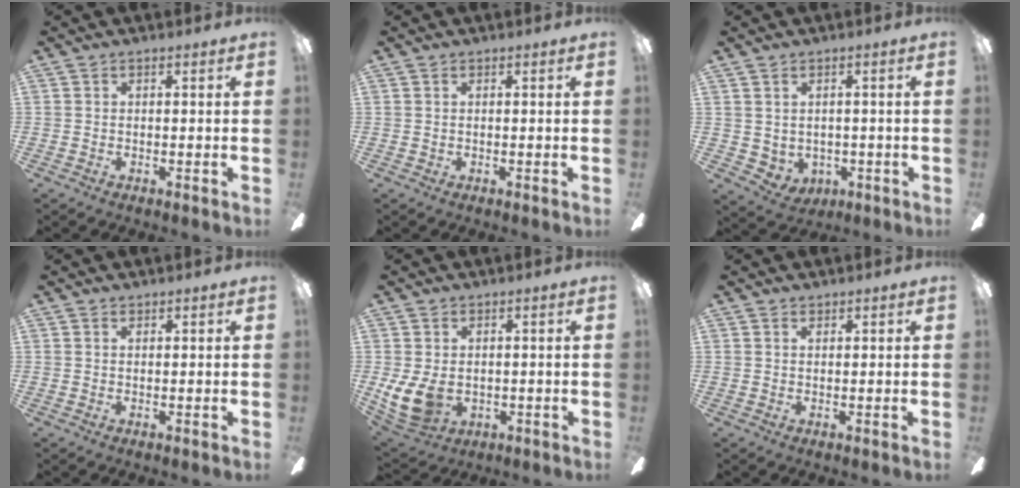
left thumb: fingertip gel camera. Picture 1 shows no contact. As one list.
[{"total": 0.0}, {"total": 3.0, "force": [1.5, 2.5, 0.7], "torque": [-0.031, -0.011, 0.028]}, {"total": 0.6, "force": [0.5, 0.3, 0.2], "torque": [-0.005, 0.001, 0.010]}, {"total": 8.2, "force": [-0.1, 6.0, 5.6], "torque": [-0.134, -0.012, 0.001]}, {"total": 0.9, "force": [0.8, 0.5, 0.2], "torque": [-0.005, 0.001, 0.015]}]